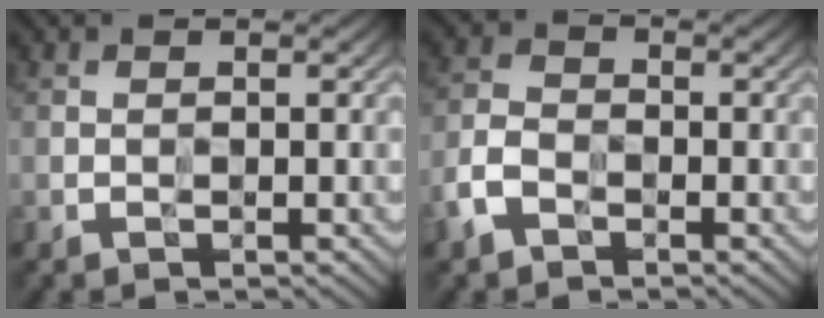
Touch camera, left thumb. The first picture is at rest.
{"total": 4.4, "force": [-3.0, 2.8, 1.7], "torque": [-0.041, -0.007, -0.068]}